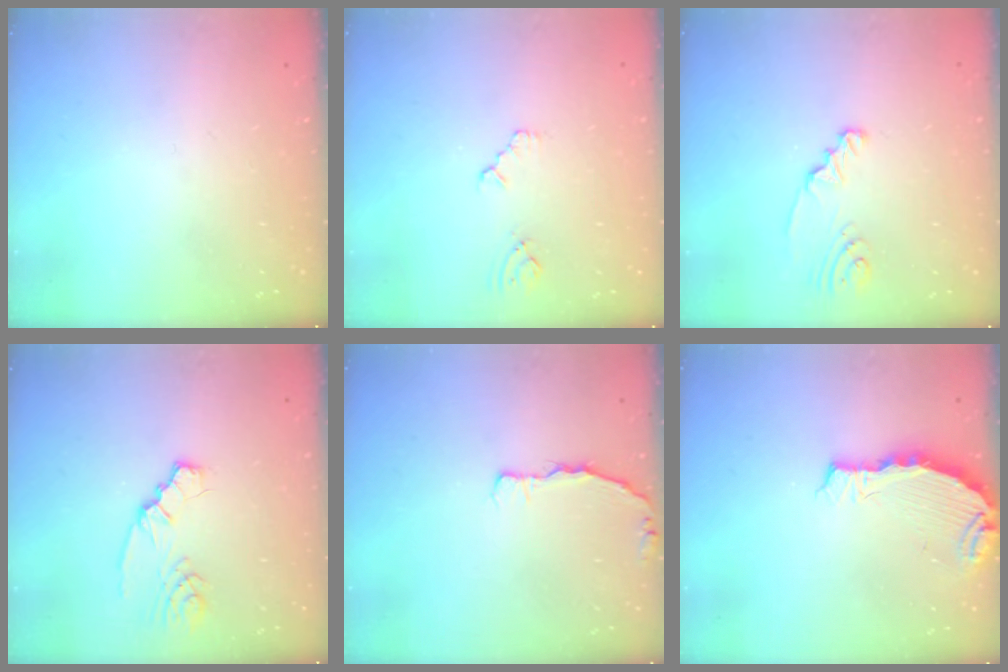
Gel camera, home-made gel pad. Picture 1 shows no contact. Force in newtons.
{"total": 2.3, "press": 2.3, "slide": 0.4}
{"total": 2.5, "press": 2.5, "slide": 0.3}
{"total": 2.8, "press": 2.7, "slide": 0.6}
{"total": 2.9, "press": 2.9, "slide": 0.5}
{"total": 4.7, "press": 4.6, "slide": 0.2}